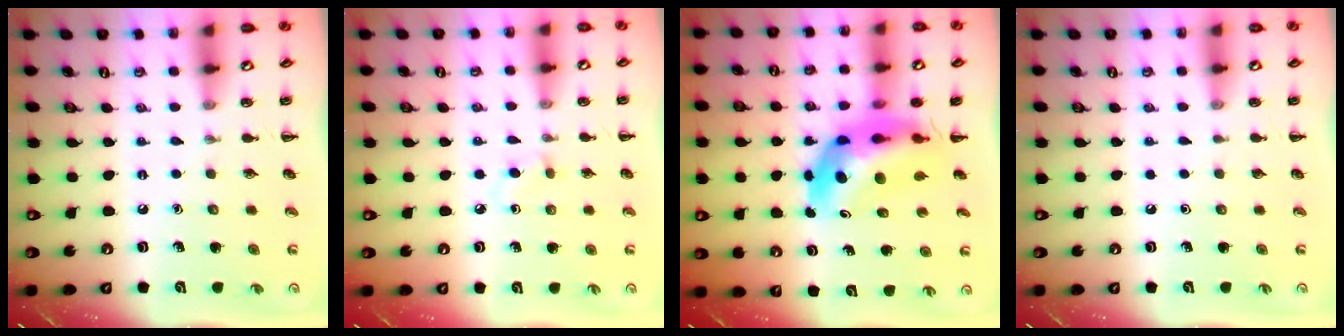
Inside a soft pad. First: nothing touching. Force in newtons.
{"total": 1.5, "press": 1.3, "slide": 0.8}
{"total": 12.1, "press": 11.4, "slide": 3.9}
{"total": 0.0}